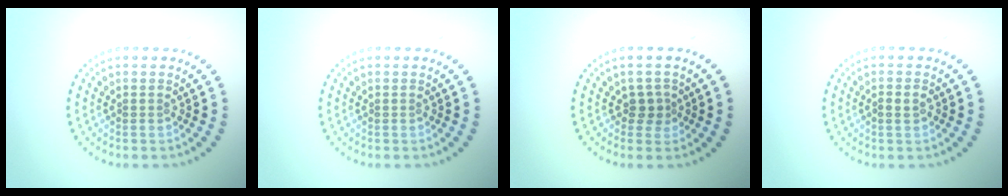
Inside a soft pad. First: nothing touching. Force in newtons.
{"total": 0.0}
{"total": 1.4, "press": 1.1, "slide": 0.8}
{"total": 1.2, "press": 1.0, "slide": 0.6}